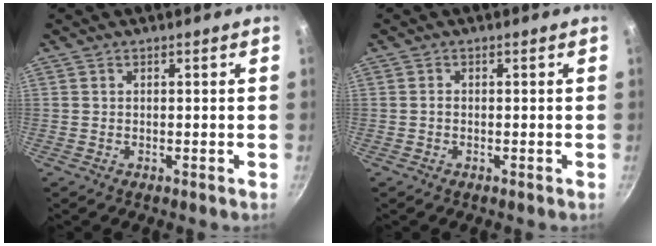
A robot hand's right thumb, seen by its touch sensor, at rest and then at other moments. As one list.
[{"total": 0.6, "force": [-0.2, 0.4, 0.4], "torque": [-0.006, 0.001, -0.007]}]